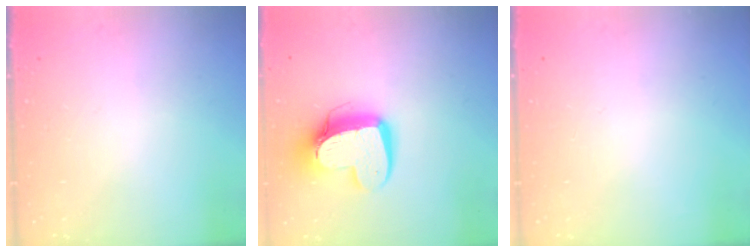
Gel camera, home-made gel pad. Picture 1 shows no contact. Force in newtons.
{"total": 13.7, "press": 13.7, "slide": 1.3}
{"total": 0.0}